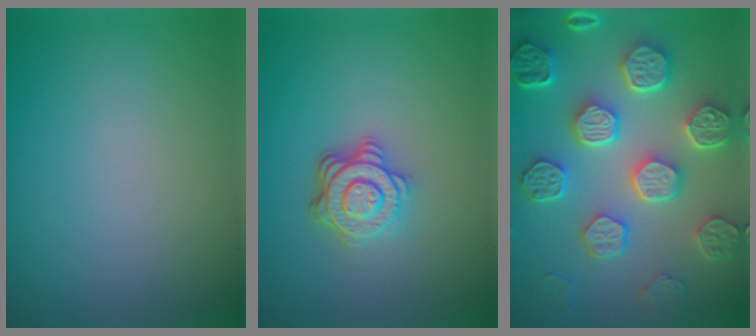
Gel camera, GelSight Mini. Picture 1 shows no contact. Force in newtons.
{"total": 4.3, "press": 3.4, "slide": 2.7}
{"total": 8.5, "press": 6.5, "slide": 5.5}